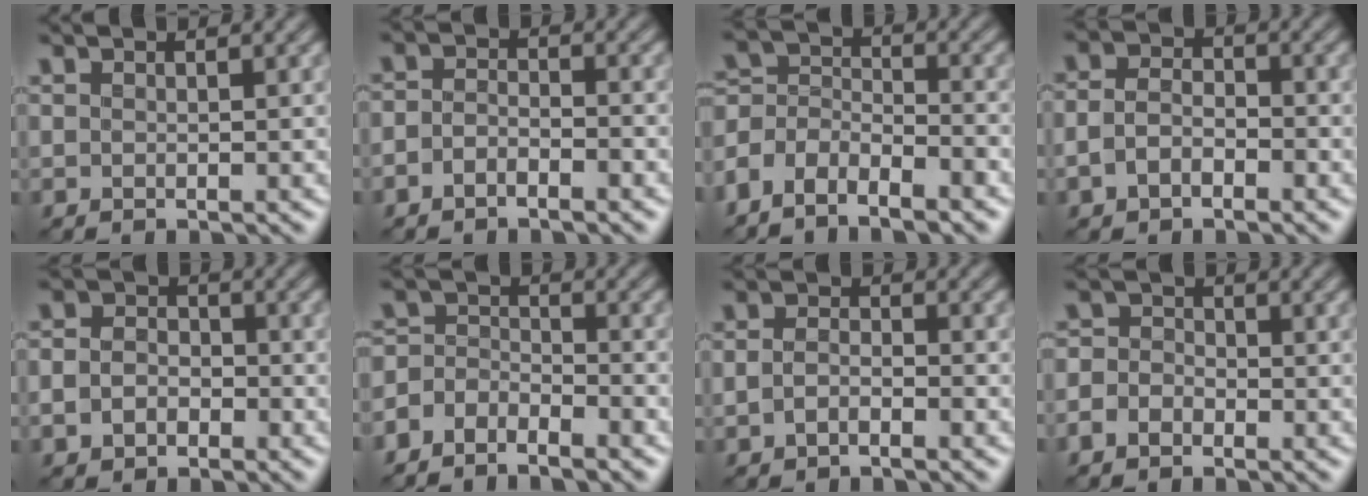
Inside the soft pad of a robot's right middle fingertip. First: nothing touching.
{"total": 2.1, "force": [-1.3, 1.1, 1.2], "torque": [-0.019, 0.005, -0.027]}
{"total": 5.7, "force": [-3.9, 2.9, 2.9], "torque": [-0.050, 0.006, -0.083]}
{"total": 2.9, "force": [-1.1, 1.9, 1.8], "torque": [-0.036, 0.003, -0.025]}
{"total": 3.5, "force": [-1.1, 2.9, 1.8], "torque": [-0.018, -0.002, -0.026]}
{"total": 3.7, "force": [-2.9, 1.7, 1.5], "torque": [-0.026, 0.004, -0.062]}
{"total": 1.9, "force": [-0.8, 1.1, 1.4], "torque": [-0.028, 0.003, -0.021]}
{"total": 2.7, "force": [-1.3, 2.1, 1.1], "torque": [-0.008, 0.005, -0.033]}